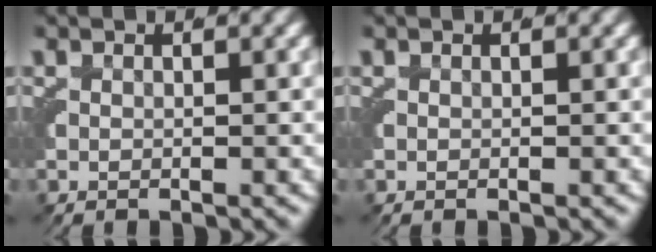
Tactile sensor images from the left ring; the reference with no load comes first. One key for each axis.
{"total": 0.0}